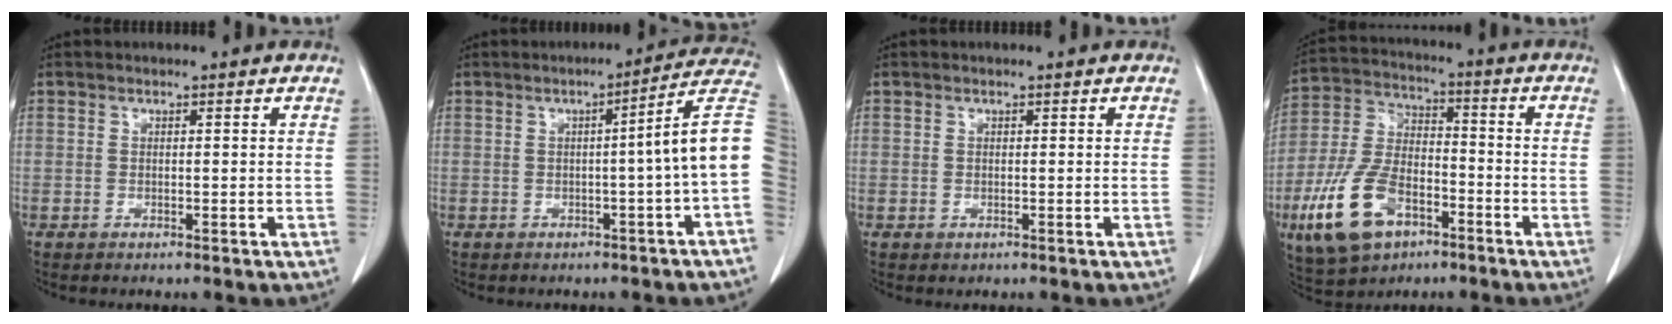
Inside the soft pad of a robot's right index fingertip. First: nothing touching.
{"total": 8.4, "force": [-0.7, -1.7, 8.2], "torque": [-0.094, 0.018, -0.015]}
{"total": 0.6, "force": [-0.1, 0.6, 0.0], "torque": [0.002, 0.004, -0.003]}
{"total": 14.3, "force": [-6.7, 7.8, 9.9], "torque": [-0.223, 0.004, -0.120]}